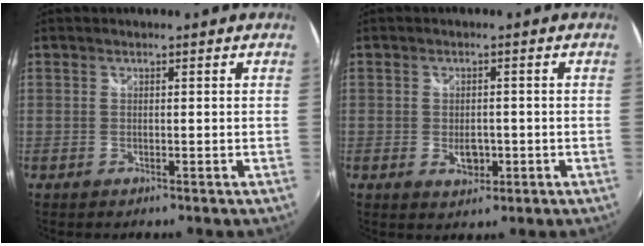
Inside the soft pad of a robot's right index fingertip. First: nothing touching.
{"total": 3.5, "force": [-1.0, 2.3, 2.4], "torque": [-0.041, -0.003, -0.012]}